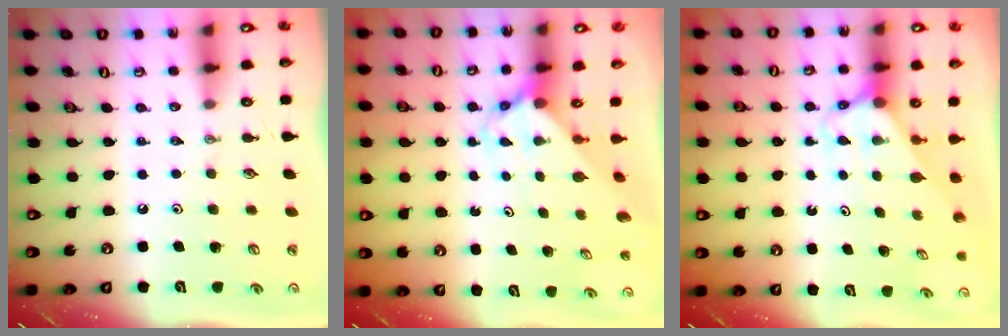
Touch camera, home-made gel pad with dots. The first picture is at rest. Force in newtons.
{"total": 3.4, "press": 3.4, "slide": 0.3}
{"total": 2.7, "press": 2.7, "slide": 0.2}